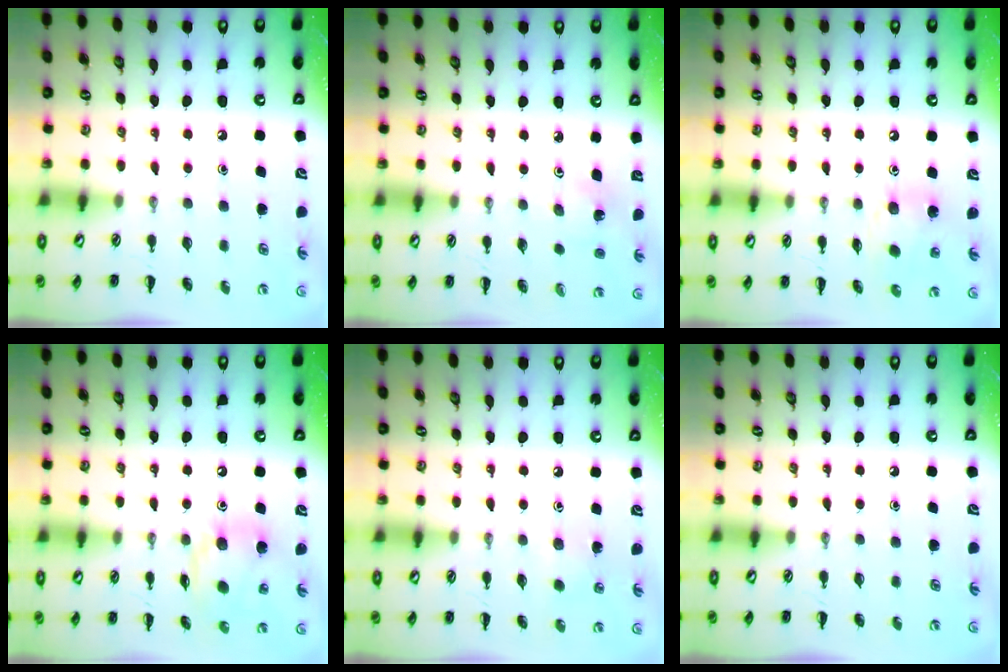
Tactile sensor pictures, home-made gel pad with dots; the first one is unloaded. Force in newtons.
{"total": 2.7, "press": 2.6, "slide": 0.9}
{"total": 10.1, "press": 9.8, "slide": 2.4}
{"total": 13.2, "press": 12.9, "slide": 2.9}
{"total": 4.4, "press": 4.3, "slide": 1.1}
{"total": 0.0}